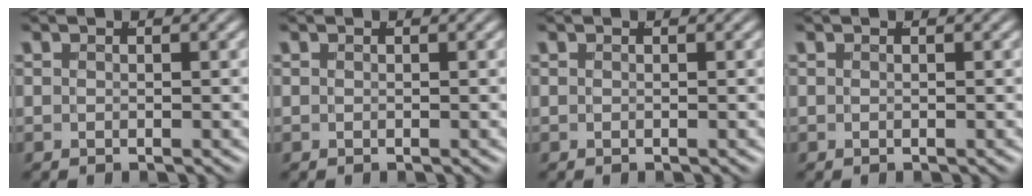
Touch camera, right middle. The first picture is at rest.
{"total": 0.0}
{"total": 0.0}
{"total": 0.0}